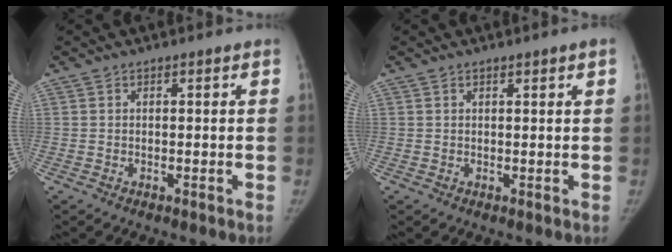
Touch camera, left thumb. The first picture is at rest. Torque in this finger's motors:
{"motor_torque": [-0.23, -0.05, -0.07, -0.01, 0.01]}